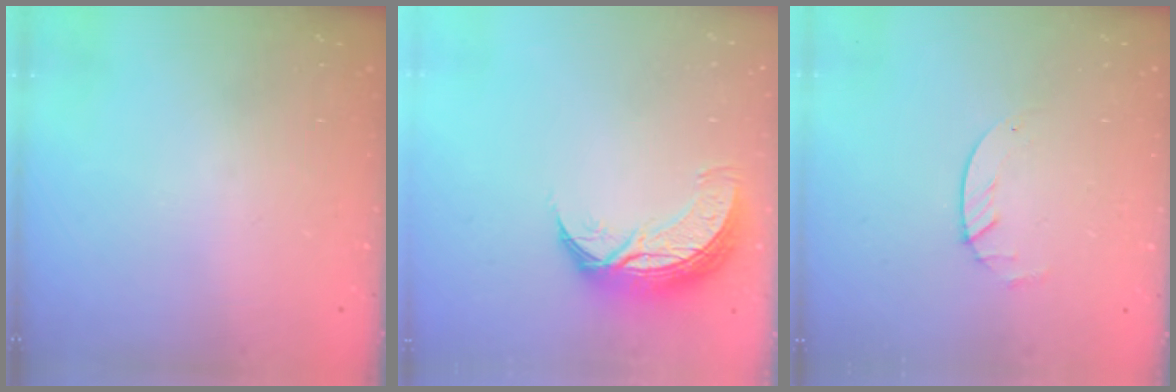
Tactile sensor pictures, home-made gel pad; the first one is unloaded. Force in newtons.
{"total": 10.3, "press": 10.2, "slide": 0.7}
{"total": 1.8, "press": 1.8, "slide": 0.2}